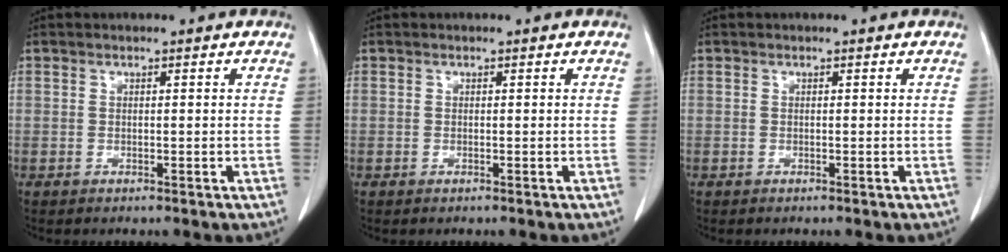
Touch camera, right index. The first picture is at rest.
{"total": 0.0}
{"total": 0.0}